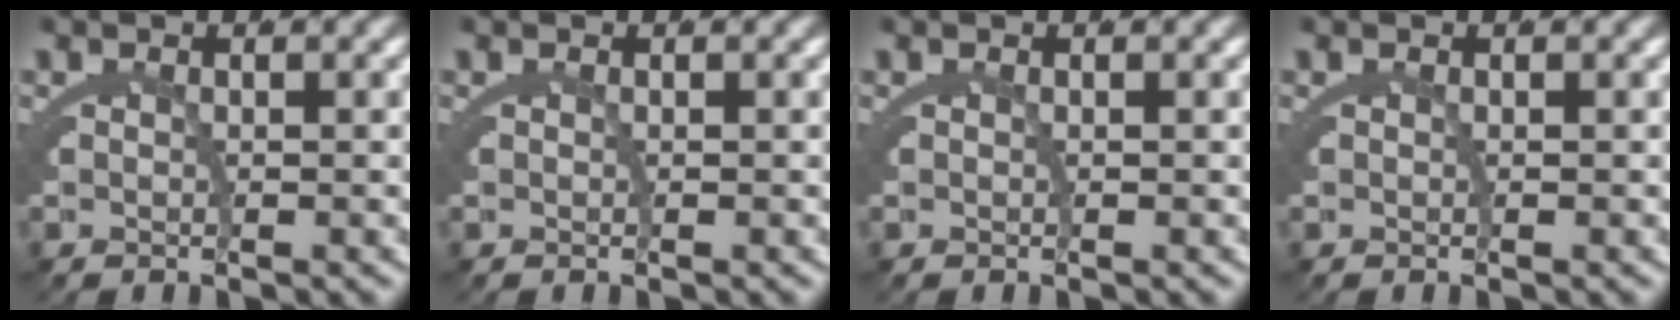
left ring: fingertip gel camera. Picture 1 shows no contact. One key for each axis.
{"total": 0.0}
{"total": 0.0}
{"total": 0.0}